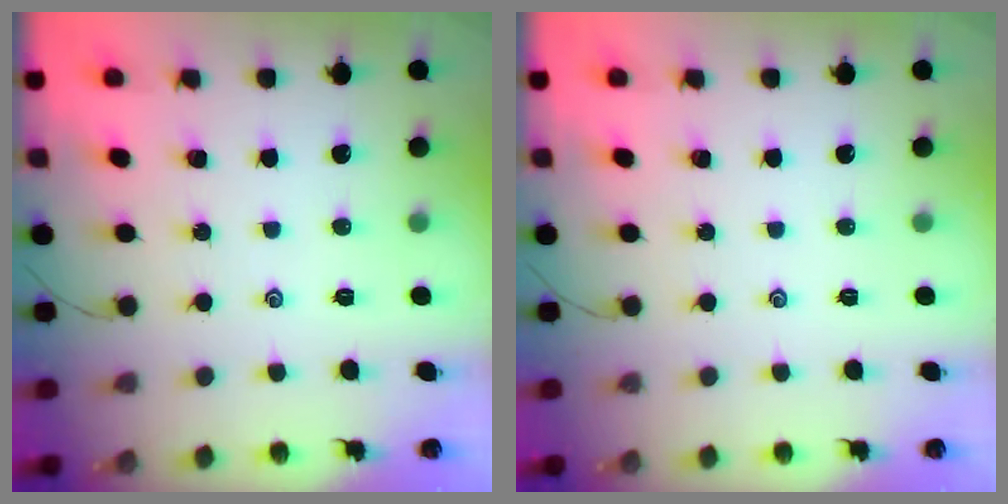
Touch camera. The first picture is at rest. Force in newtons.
{"total": 0.0}